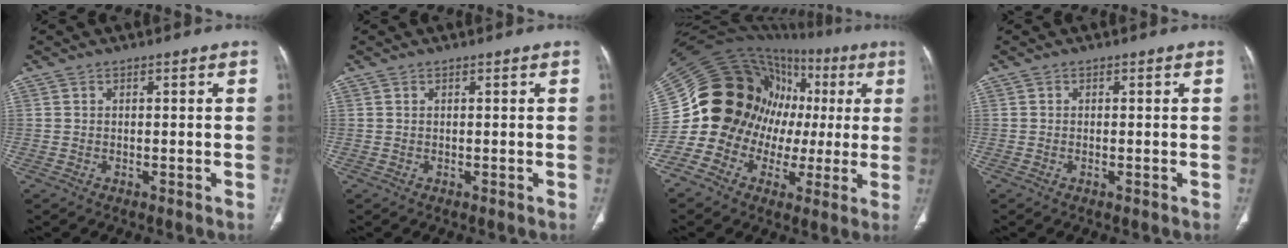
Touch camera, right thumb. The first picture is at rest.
{"total": 0.0}
{"total": 23.7, "force": [0.5, 19.2, 13.8], "torque": [-0.183, 0.078, 0.011]}
{"total": 0.5, "force": [-0.2, 0.2, 0.4], "torque": [-0.010, 0.000, -0.006]}